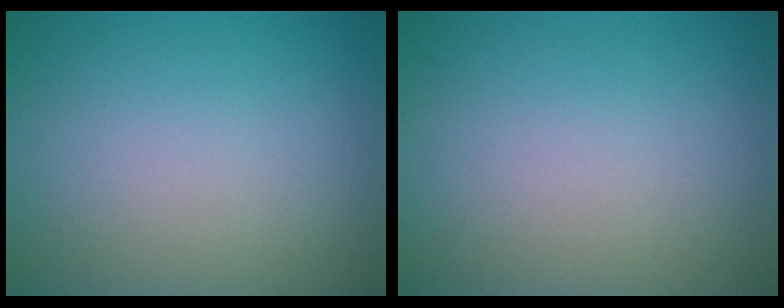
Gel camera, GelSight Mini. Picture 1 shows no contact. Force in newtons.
{"total": 0.0}